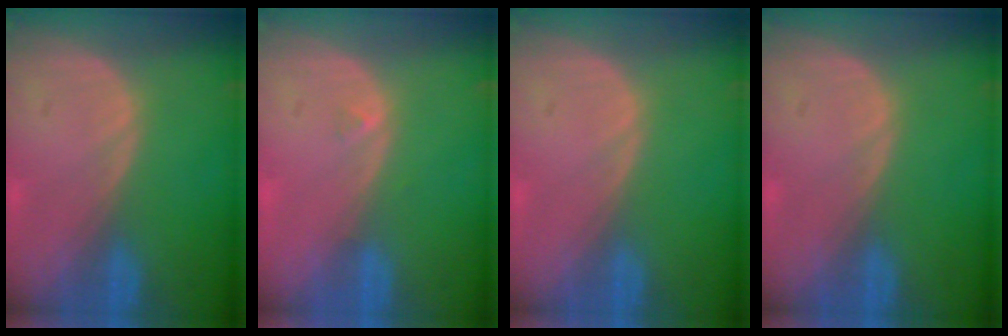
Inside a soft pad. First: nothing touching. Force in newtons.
{"total": 0.5, "press": 0.5, "slide": 0.2}
{"total": 0.0}
{"total": 0.0}